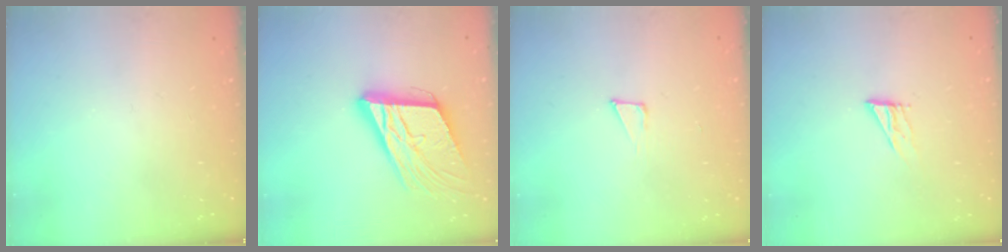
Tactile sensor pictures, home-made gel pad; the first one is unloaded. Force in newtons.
{"total": 16.9, "press": 16.5, "slide": 3.6}
{"total": 4.6, "press": 4.5, "slide": 0.8}
{"total": 7.6, "press": 7.6, "slide": 0.3}